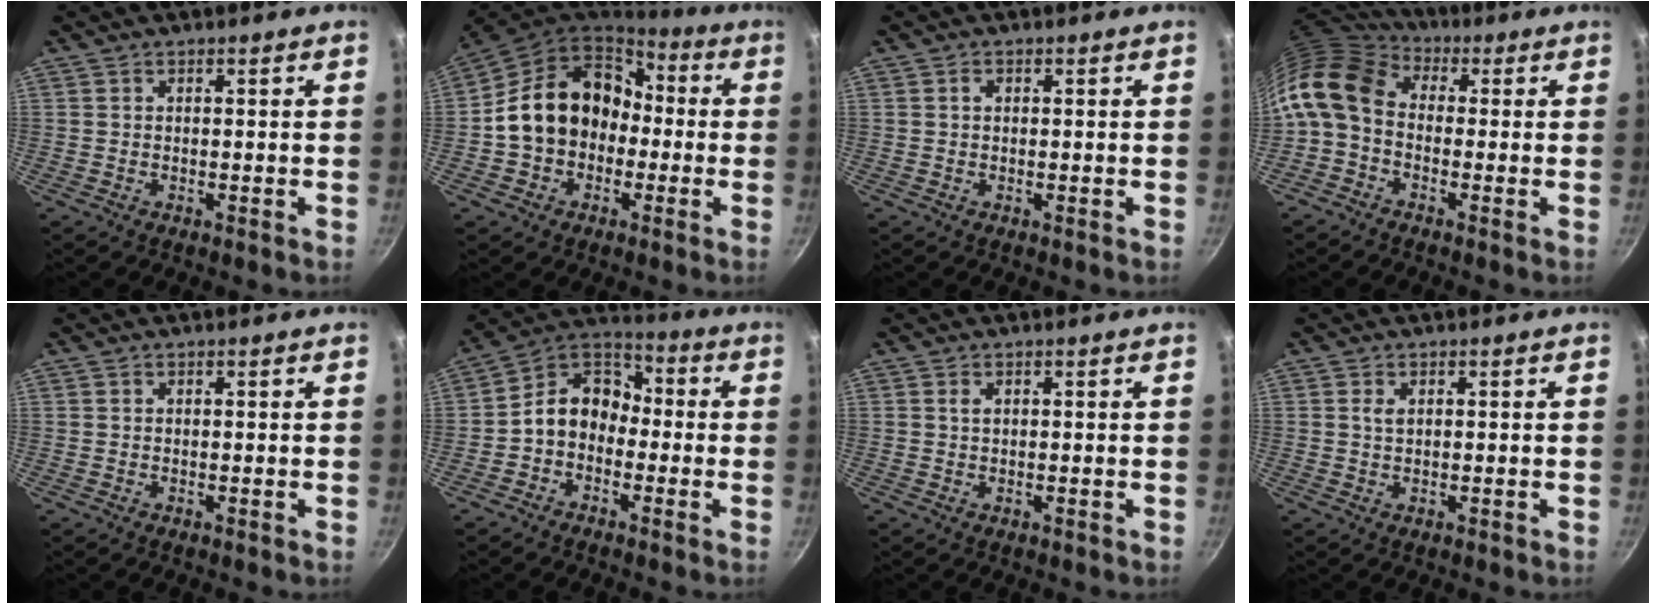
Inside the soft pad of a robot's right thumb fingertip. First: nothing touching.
{"total": 16.9, "force": [-0.7, 13.8, 9.7], "torque": [-0.142, 0.057, -0.015]}
{"total": 0.8, "force": [0.2, 0.6, 0.5], "torque": [-0.007, 0.006, 0.004]}
{"total": 12.4, "force": [-0.8, 9.1, 8.4], "torque": [-0.163, 0.033, -0.037]}
{"total": 0.0}
{"total": 10.0, "force": [-2.3, 7.8, 5.8], "torque": [-0.063, 0.048, -0.070]}
{"total": 0.9, "force": [0.3, 0.4, 0.7], "torque": [-0.012, 0.001, 0.004]}
{"total": 1.5, "force": [0.4, 0.9, 1.2], "torque": [-0.020, -0.001, 0.007]}